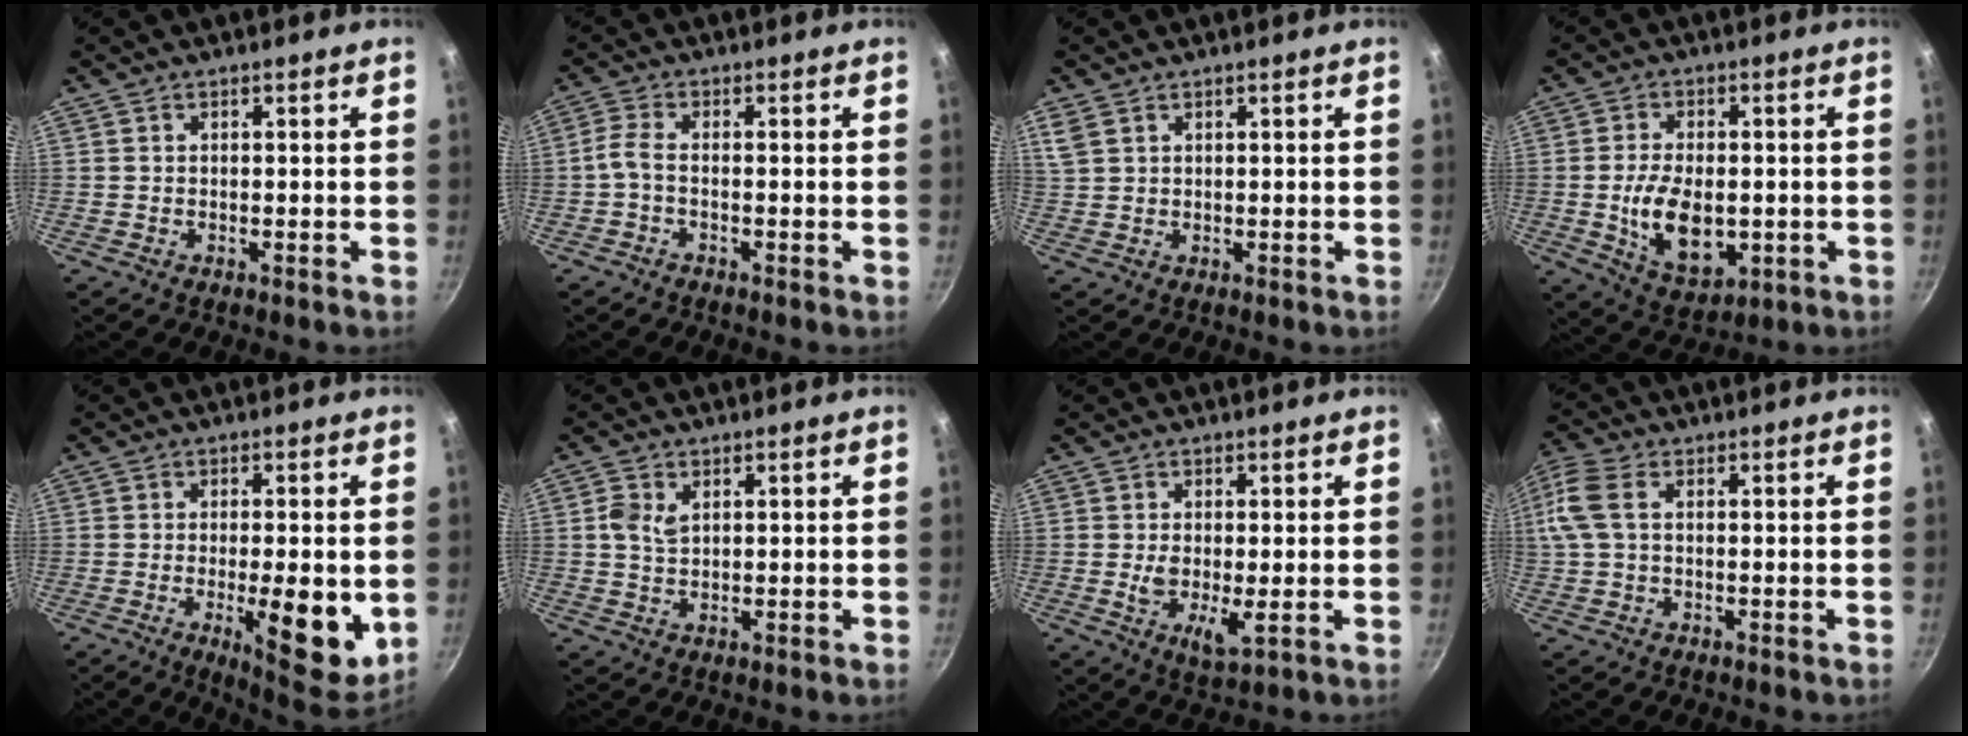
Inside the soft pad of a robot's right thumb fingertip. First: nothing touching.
{"total": 2.7, "force": [-1.2, 0.8, 2.3], "torque": [-0.071, 0.011, -0.032]}
{"total": 3.8, "force": [2.1, 2.5, 2.0], "torque": [-0.042, 0.001, 0.048]}
{"total": 11.8, "force": [-1.4, 7.1, 9.3], "torque": [-0.151, -0.007, -0.010]}
{"total": 12.1, "force": [-2.2, 3.8, 11.3], "torque": [-0.135, -0.010, -0.022]}
{"total": 3.4, "force": [1.1, 2.2, 2.4], "torque": [-0.045, -0.003, 0.020]}
{"total": 4.9, "force": [-0.3, 1.8, 4.5], "torque": [-0.083, -0.016, -0.004]}
{"total": 9.1, "force": [1.8, 5.4, 7.1], "torque": [-0.160, 0.020, 0.026]}